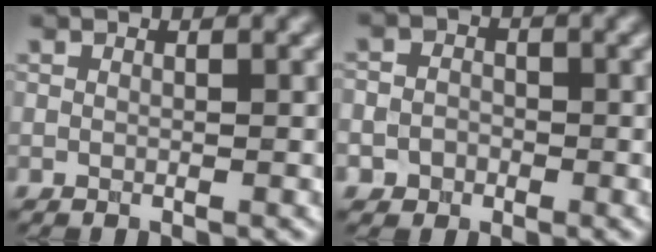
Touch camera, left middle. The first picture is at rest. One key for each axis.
{"total": 2.6, "fx": -0.7, "fy": 2.4, "fz": 0.8, "tx": 0.018, "ty": 0.007, "tz": -0.027}